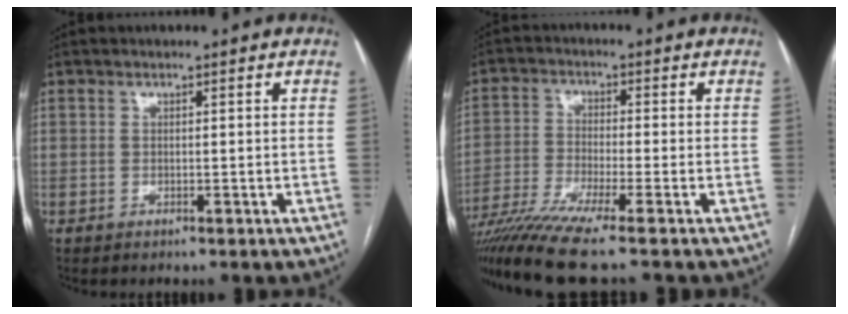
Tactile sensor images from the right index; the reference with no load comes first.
{"total": 12.2, "force": [-9.6, -1.4, 7.4], "torque": [-0.129, -0.029, -0.166]}